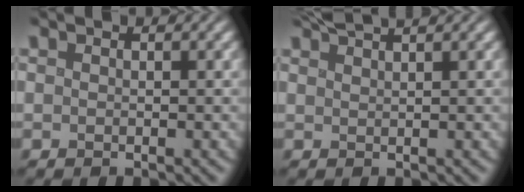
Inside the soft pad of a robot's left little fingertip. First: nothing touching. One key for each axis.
{"total": 2.7, "fx": 2.3, "fy": 0.3, "fz": 1.3, "tx": -0.008, "ty": 0.010, "tz": 0.036}